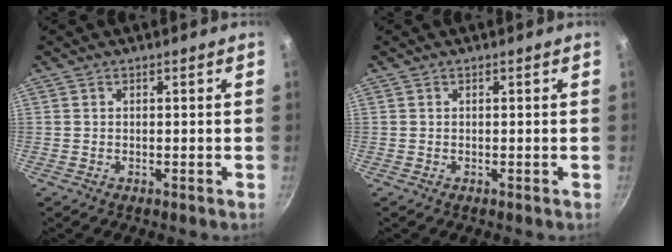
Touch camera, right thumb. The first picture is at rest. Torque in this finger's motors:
{"motor_torque": [-0.04, 0.05, -0.04, 0.01, 0.00]}